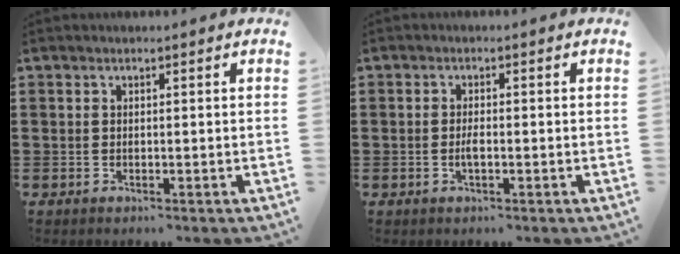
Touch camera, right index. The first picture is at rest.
{"total": 1.6, "force": [-0.5, 0.3, 1.5], "torque": [-0.031, -0.003, -0.007]}